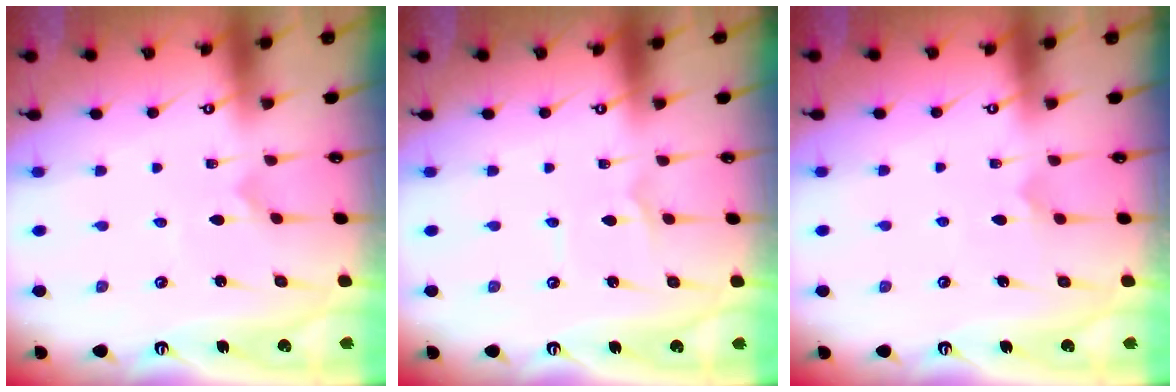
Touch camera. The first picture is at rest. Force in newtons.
{"total": 1.3, "press": 1.3, "slide": 0.1}
{"total": 5.1, "press": 5.1, "slide": 0.3}